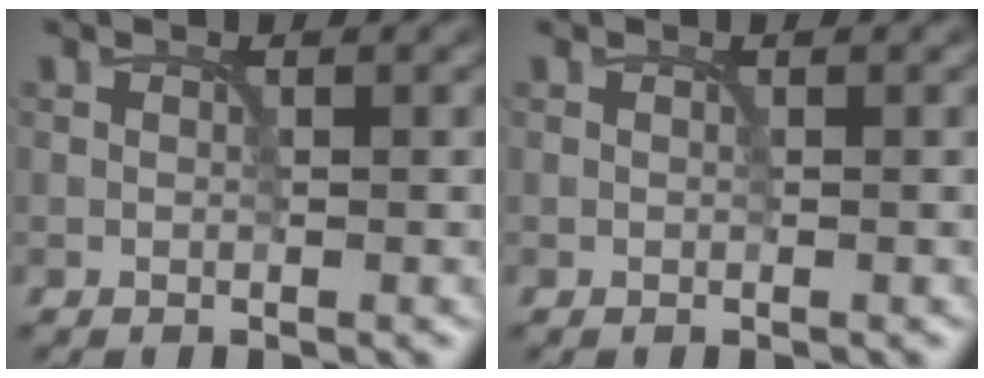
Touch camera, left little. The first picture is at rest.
{"total": 0.0}